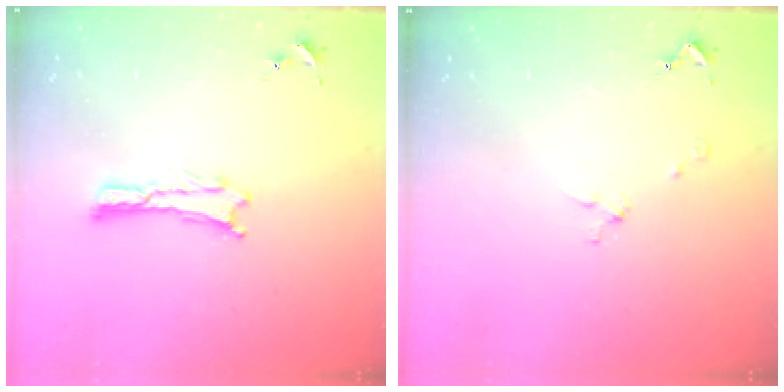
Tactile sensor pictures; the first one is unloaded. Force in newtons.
{"total": 2.0, "press": 2.0, "slide": 0.2}